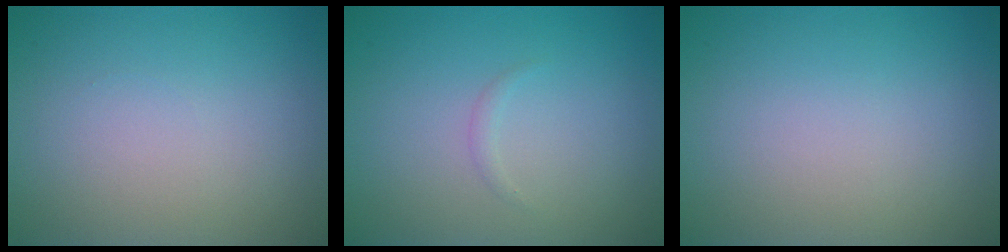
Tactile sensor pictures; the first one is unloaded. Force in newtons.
{"total": 0.5, "press": 0.5, "slide": 0.0}
{"total": 0.0}